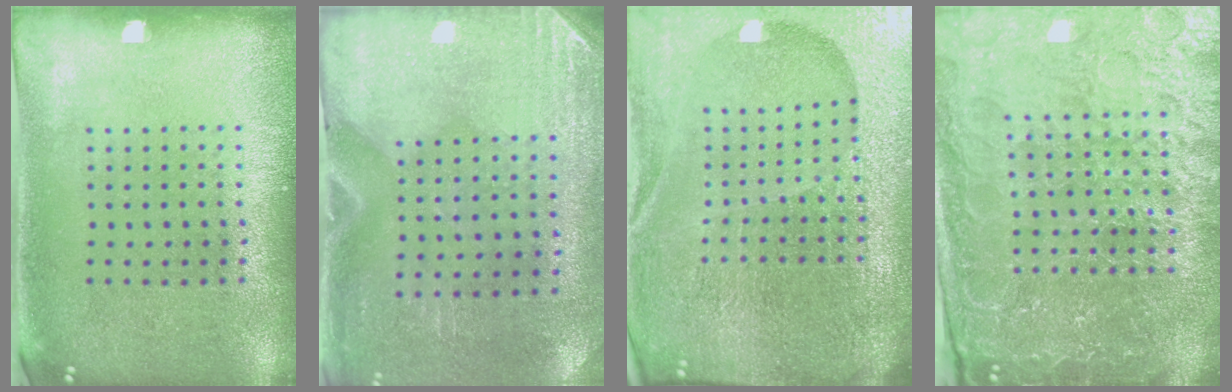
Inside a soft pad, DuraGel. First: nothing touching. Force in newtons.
{"total": 2.9, "press": 2.5, "slide": 1.4}
{"total": 7.0, "press": 6.0, "slide": 3.5}
{"total": 5.2, "press": 4.8, "slide": 2.1}